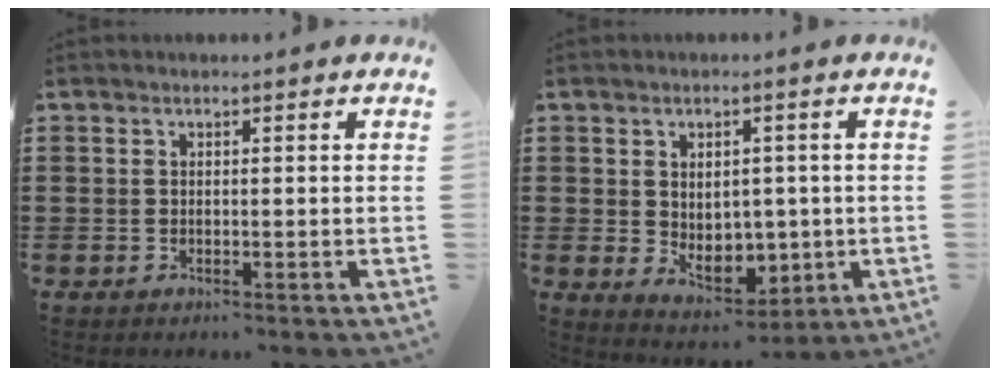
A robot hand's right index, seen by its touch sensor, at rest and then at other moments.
{"total": 5.5, "force": [0.0, 4.4, 3.3], "torque": [-0.046, 0.002, -0.001]}